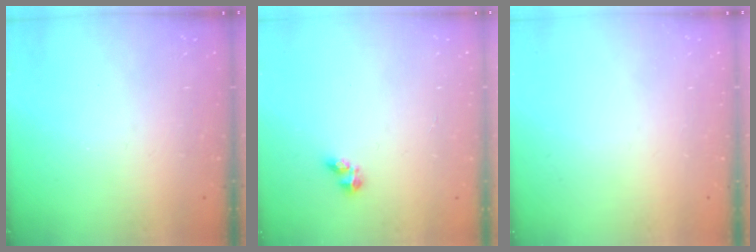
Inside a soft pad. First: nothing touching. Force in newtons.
{"total": 3.1, "press": 3.0, "slide": 0.7}
{"total": 0.0}